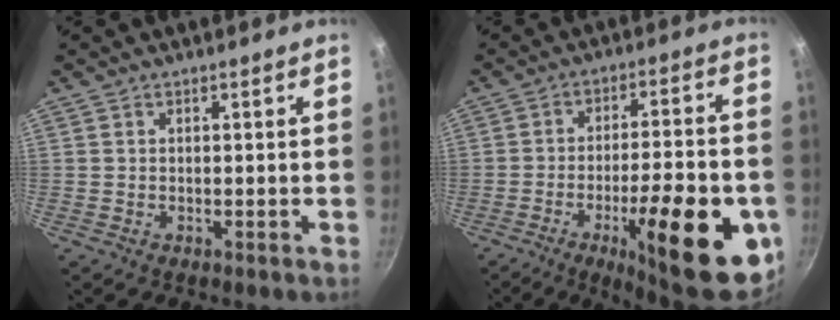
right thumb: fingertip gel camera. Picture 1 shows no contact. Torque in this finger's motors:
{"motor_torque": [0.39, 0.58, 1.03, -1.19, 0.16]}